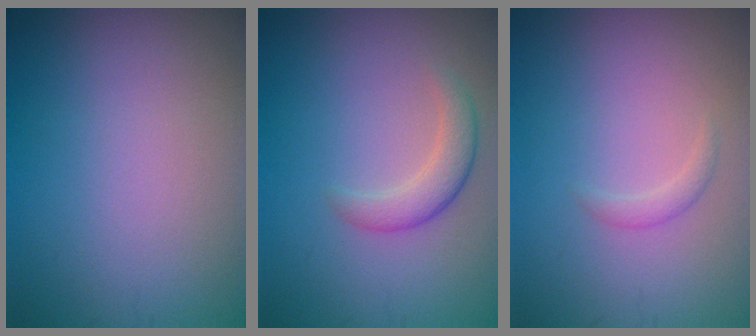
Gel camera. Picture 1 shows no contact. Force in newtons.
{"total": 2.5, "press": 2.5, "slide": 0.2}
{"total": 0.9, "press": 0.9, "slide": 0.1}